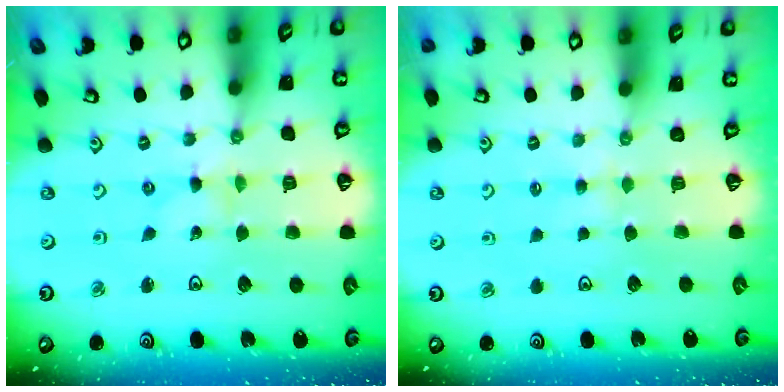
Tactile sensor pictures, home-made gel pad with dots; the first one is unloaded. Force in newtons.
{"total": 2.3, "press": 2.2, "slide": 0.4}